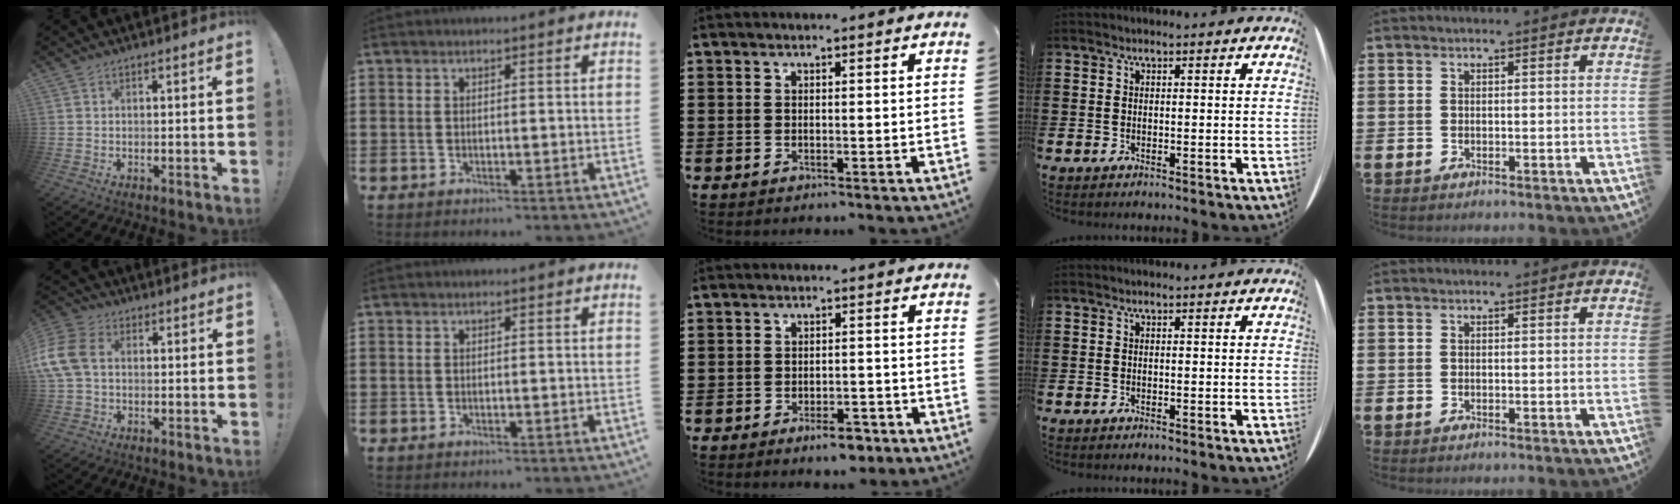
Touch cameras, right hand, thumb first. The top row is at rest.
{"thumb": {"total": 11.7, "force": [1.0, 8.0, 8.5], "torque": [-0.189, 0.009, 0.023]}, "middle": {"total": 3.5, "force": [-3.0, 1.4, 1.3], "torque": [-0.020, 0.010, -0.057]}}